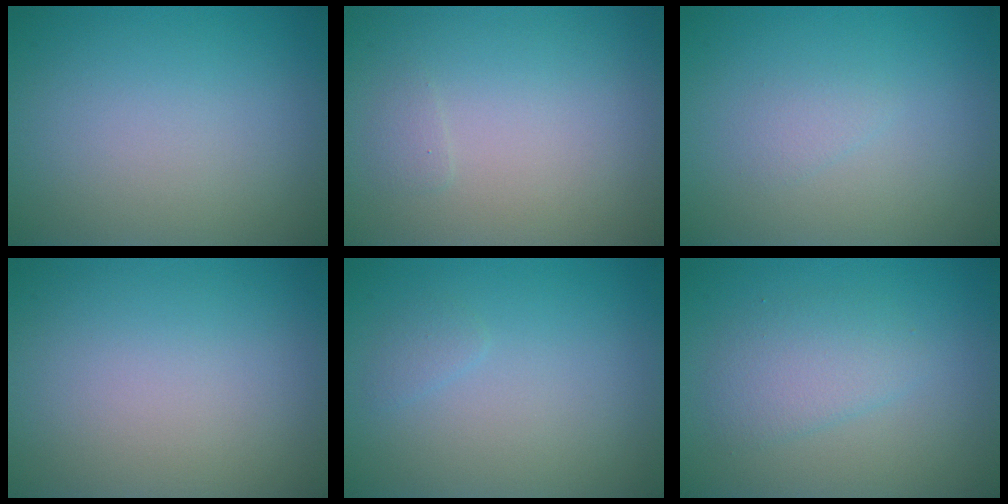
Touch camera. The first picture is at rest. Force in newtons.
{"total": 0.5, "press": 0.5, "slide": 0.0}
{"total": 0.9, "press": 0.9, "slide": 0.1}
{"total": 0.0}
{"total": 0.7, "press": 0.7, "slide": 0.1}
{"total": 2.6, "press": 2.6, "slide": 0.0}